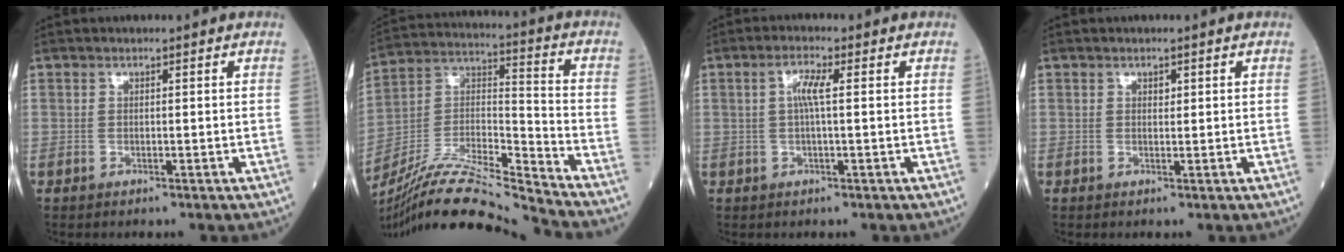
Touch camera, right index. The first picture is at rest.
{"total": 17.3, "force": [-16.1, -1.6, 6.1], "torque": [-0.118, 0.028, -0.295]}
{"total": 3.0, "force": [0.4, 0.4, 2.9], "torque": [-0.059, 0.006, 0.007]}
{"total": 0.7, "force": [0.3, 0.4, 0.4], "torque": [-0.003, -0.003, 0.005]}